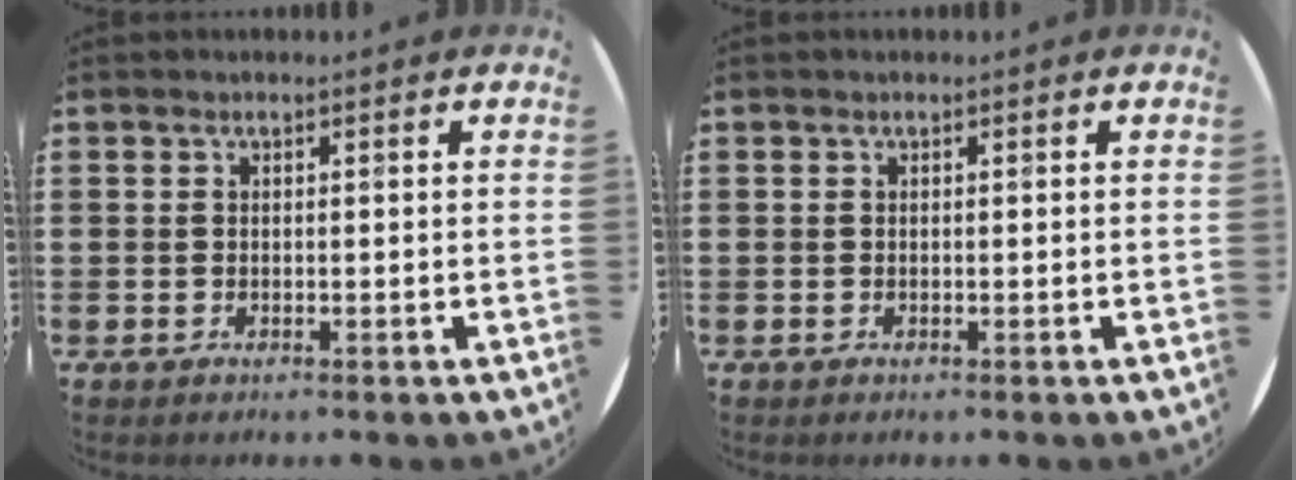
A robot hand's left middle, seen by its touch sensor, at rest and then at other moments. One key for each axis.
{"total": 0.0}